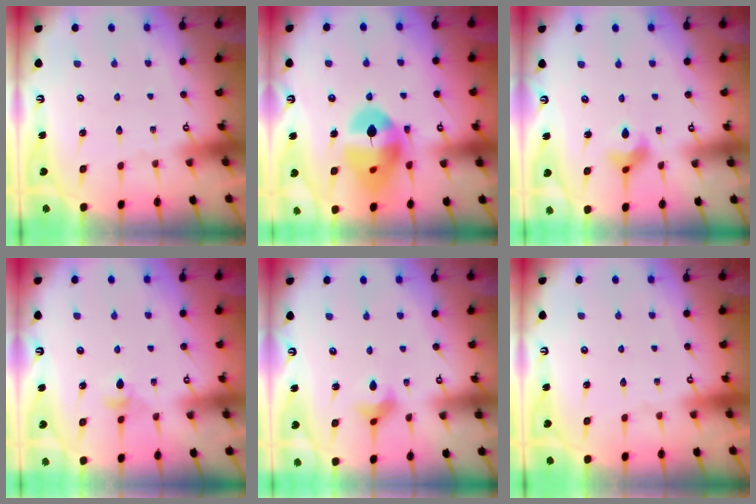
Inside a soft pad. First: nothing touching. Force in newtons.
{"total": 14.5, "press": 14.4, "slide": 1.5}
{"total": 5.0, "press": 5.0, "slide": 0.6}
{"total": 4.1, "press": 4.0, "slide": 0.9}
{"total": 3.6, "press": 3.6, "slide": 0.6}
{"total": 0.0}